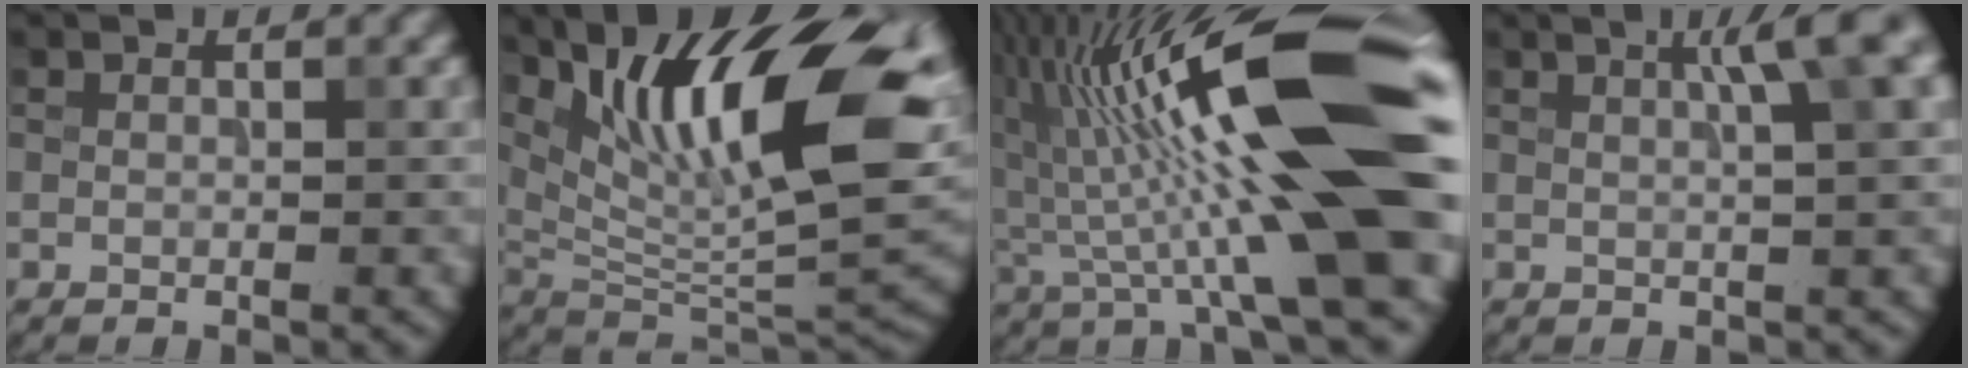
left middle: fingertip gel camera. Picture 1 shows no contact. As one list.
[{"total": 14.8, "force": [5.5, 4.6, 12.9], "torque": [-0.202, 0.003, 0.100]}, {"total": 17.4, "force": [2.0, 3.5, 16.9], "torque": [-0.259, 0.029, 0.023]}, {"total": 5.0, "force": [1.9, 0.9, 4.6], "torque": [-0.052, 0.014, 0.024]}]